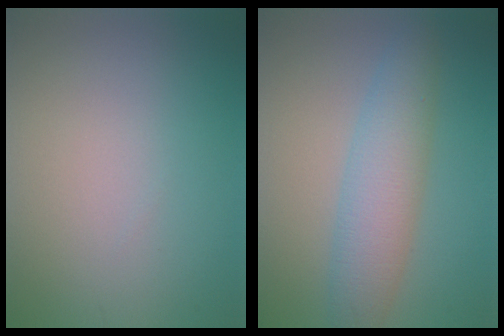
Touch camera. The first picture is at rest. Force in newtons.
{"total": 4.8, "press": 4.8, "slide": 0.1}